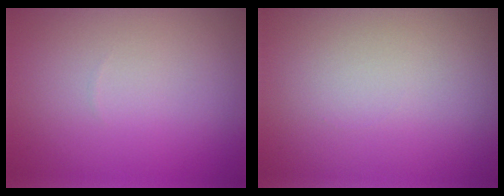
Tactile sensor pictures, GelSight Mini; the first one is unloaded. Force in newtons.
{"total": 0.0}